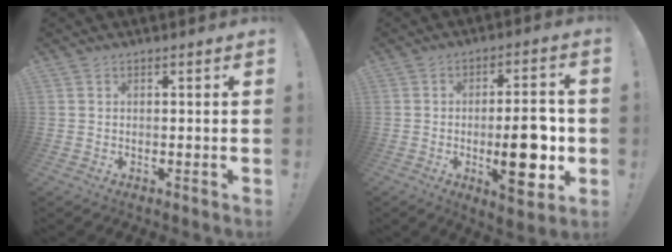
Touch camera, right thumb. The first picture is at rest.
{"total": 14.9, "force": [-2.7, 4.8, 13.9], "torque": [-0.212, 0.001, -0.041]}